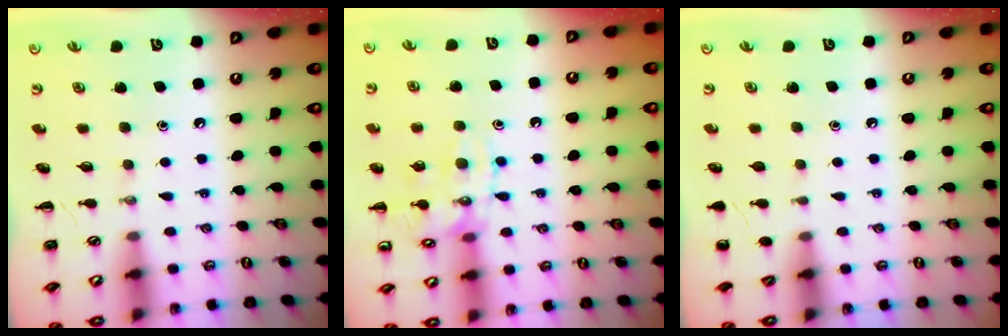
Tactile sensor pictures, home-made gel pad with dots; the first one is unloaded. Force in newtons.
{"total": 12.2, "press": 12.2, "slide": 0.8}
{"total": 1.2, "press": 1.2, "slide": 0.1}